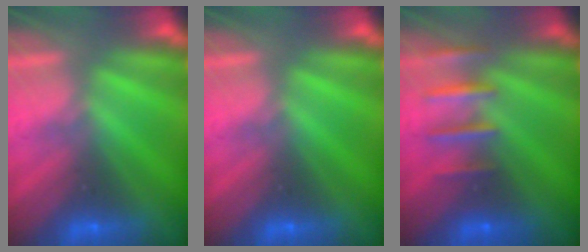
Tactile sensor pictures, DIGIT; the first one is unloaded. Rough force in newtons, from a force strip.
{"total": 0.0}
{"total": 2.5}